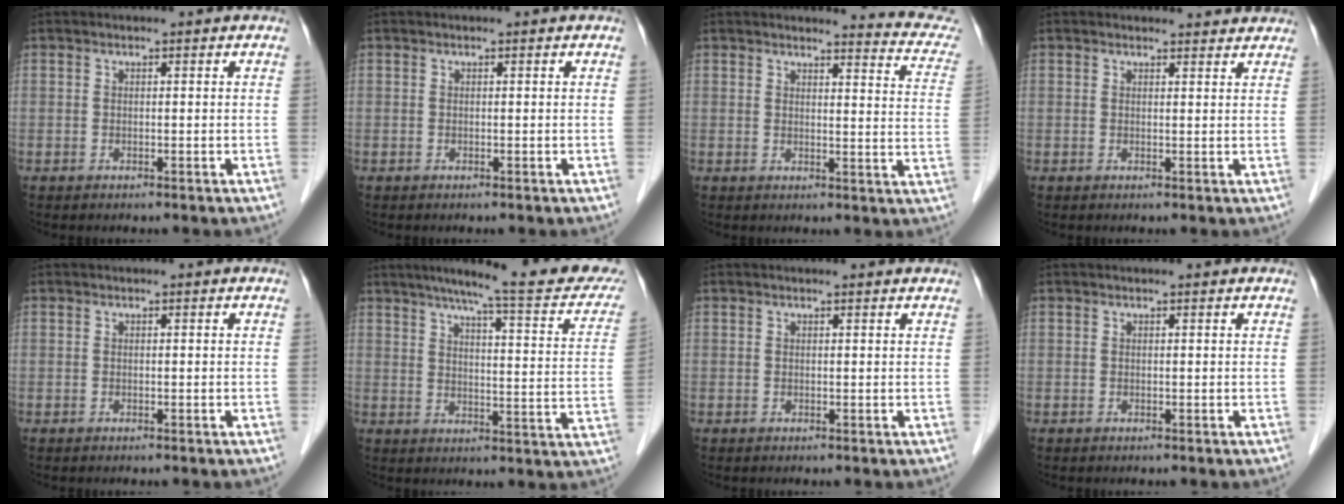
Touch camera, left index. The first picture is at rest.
{"total": 0.0}
{"total": 10.0, "force": [9.8, 0.6, 1.9], "torque": [-0.005, -0.064, 0.081]}
{"total": 4.0, "force": [3.9, 0.8, 0.3], "torque": [-0.005, 0.005, 0.036]}
{"total": 0.0}
{"total": 20.7, "force": [17.2, 1.7, 11.4], "torque": [-0.144, -0.016, 0.207]}
{"total": 1.8, "force": [1.7, 0.0, 0.5], "torque": [-0.012, 0.007, 0.018]}
{"total": 0.7, "force": [0.6, 0.0, 0.2], "torque": [-0.008, 0.004, 0.010]}